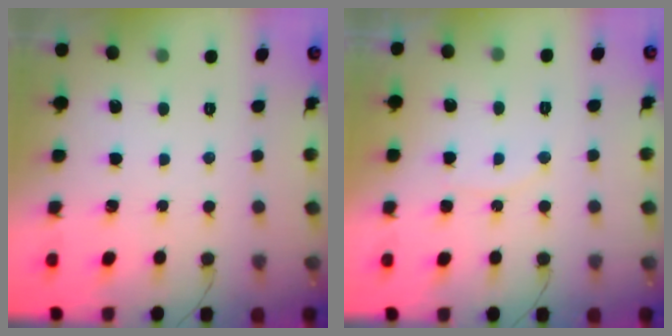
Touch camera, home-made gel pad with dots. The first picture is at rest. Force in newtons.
{"total": 6.8, "press": 6.8, "slide": 0.7}